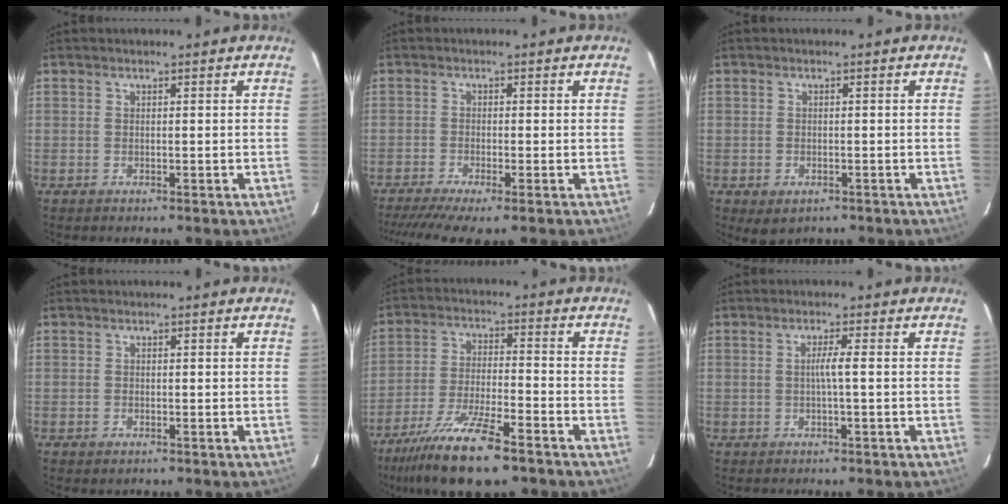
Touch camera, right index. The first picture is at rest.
{"total": 7.3, "force": [-5.4, 0.5, 4.9], "torque": [-0.079, -0.011, -0.090]}
{"total": 2.7, "force": [-1.4, 1.9, 1.3], "torque": [-0.021, -0.002, -0.007]}
{"total": 0.7, "force": [-0.4, 0.5, 0.3], "torque": [-0.008, 0.002, -0.001]}
{"total": 12.9, "force": [-9.0, 1.7, 9.1], "torque": [-0.171, -0.030, -0.160]}
{"total": 2.0, "force": [-0.1, -0.4, 1.9], "torque": [-0.036, 0.001, -0.003]}